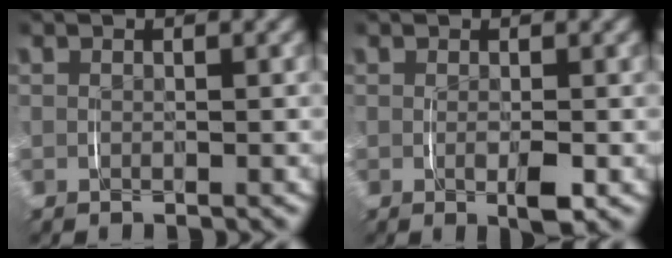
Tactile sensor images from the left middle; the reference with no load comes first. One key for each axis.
{"total": 1.8, "fx": -0.4, "fy": 0.4, "fz": 1.7, "tx": -0.029, "ty": -0.006, "tz": -0.004}